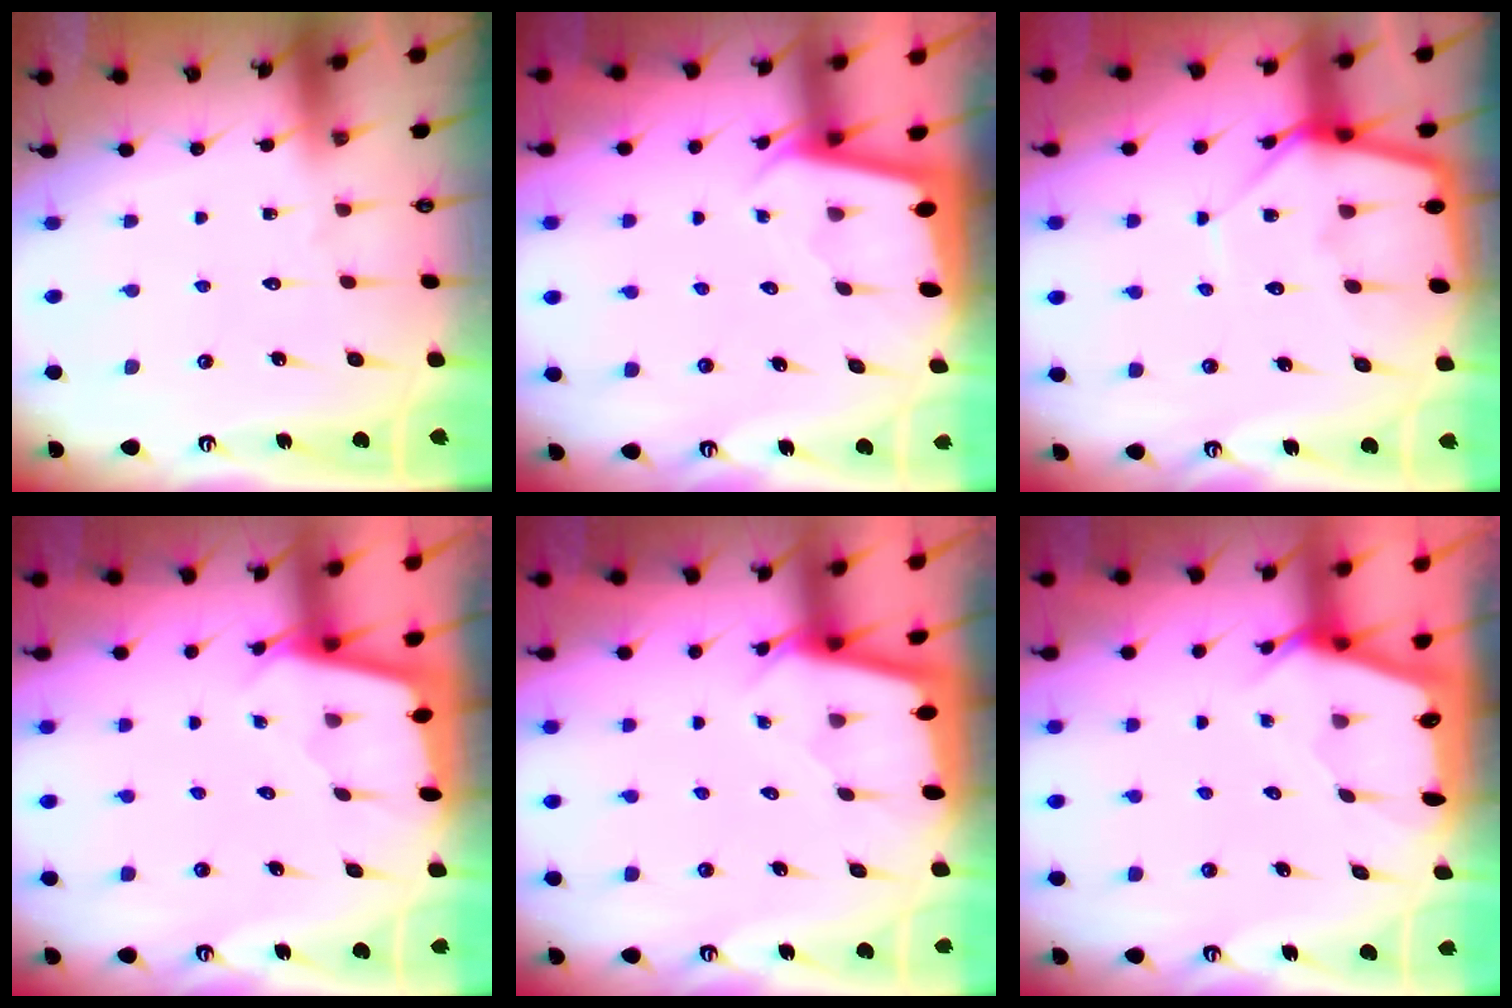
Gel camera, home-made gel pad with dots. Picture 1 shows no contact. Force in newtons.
{"total": 1.9, "press": 1.9, "slide": 0.1}
{"total": 9.2, "press": 9.1, "slide": 0.5}
{"total": 1.8, "press": 1.8, "slide": 0.1}
{"total": 2.0, "press": 2.0, "slide": 0.1}
{"total": 2.4, "press": 2.4, "slide": 0.3}